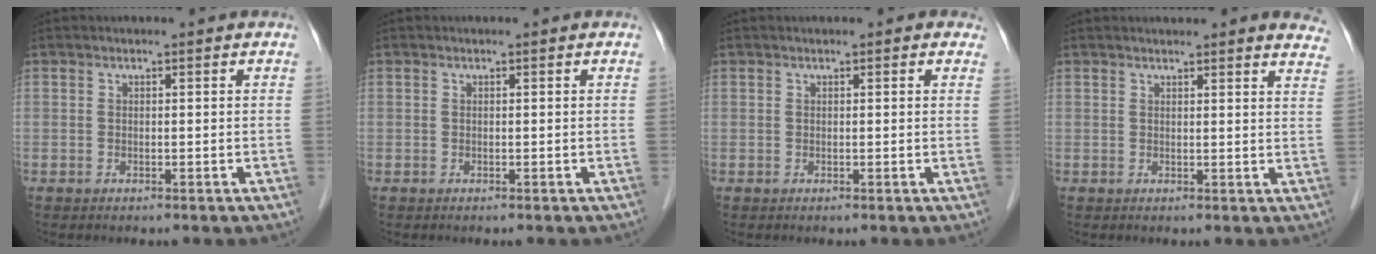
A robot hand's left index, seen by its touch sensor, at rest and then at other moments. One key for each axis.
{"total": 0.0}
{"total": 1.0, "fx": 0.6, "fy": 0.5, "fz": 0.5, "tx": -0.004, "ty": 0.002, "tz": 0.001}
{"total": 9.1, "fx": 8.6, "fy": 1.2, "fz": 2.7, "tx": -0.007, "ty": -0.013, "tz": 0.069}